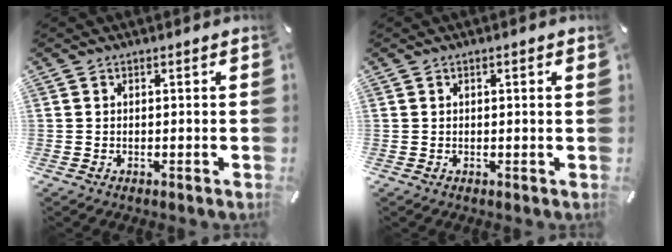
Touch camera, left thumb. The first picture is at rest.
{"total": 1.1, "force": [0.2, 0.1, 1.0], "torque": [-0.020, -0.001, 0.004]}